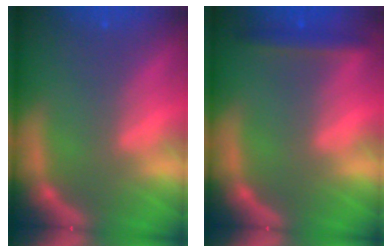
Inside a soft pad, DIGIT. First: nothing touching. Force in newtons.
{"total": 2.4}